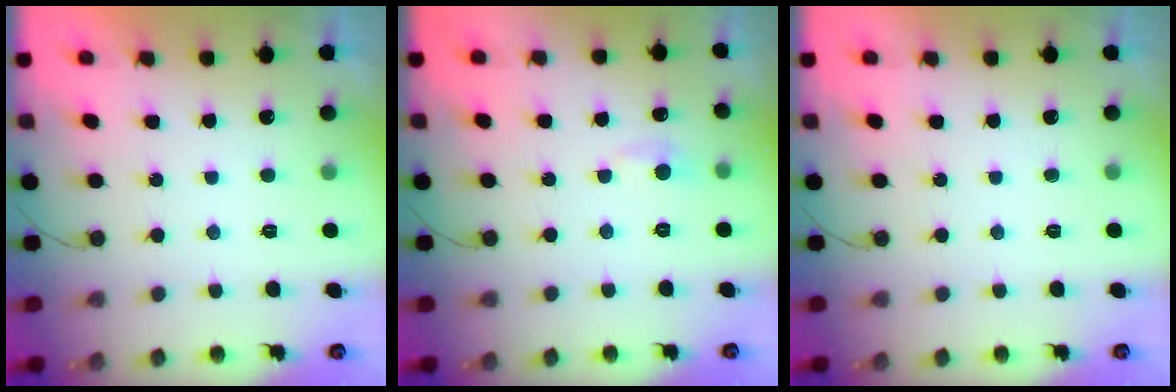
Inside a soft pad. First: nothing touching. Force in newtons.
{"total": 5.0, "press": 5.0, "slide": 0.7}
{"total": 0.0}